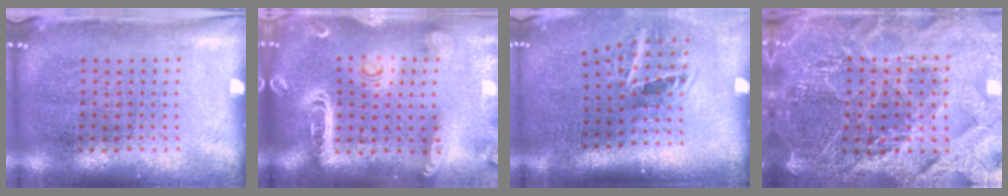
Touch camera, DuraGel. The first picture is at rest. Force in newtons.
{"total": 2.9, "press": 2.5, "slide": 1.6}
{"total": 2.0, "press": 1.2, "slide": 1.6}
{"total": 6.1, "press": 5.3, "slide": 2.9}